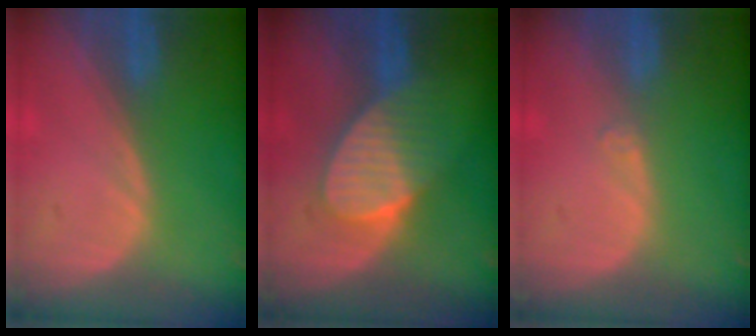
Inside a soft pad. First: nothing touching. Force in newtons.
{"total": 7.0, "press": 7.0, "slide": 0.4}
{"total": 0.9, "press": 0.7, "slide": 0.6}